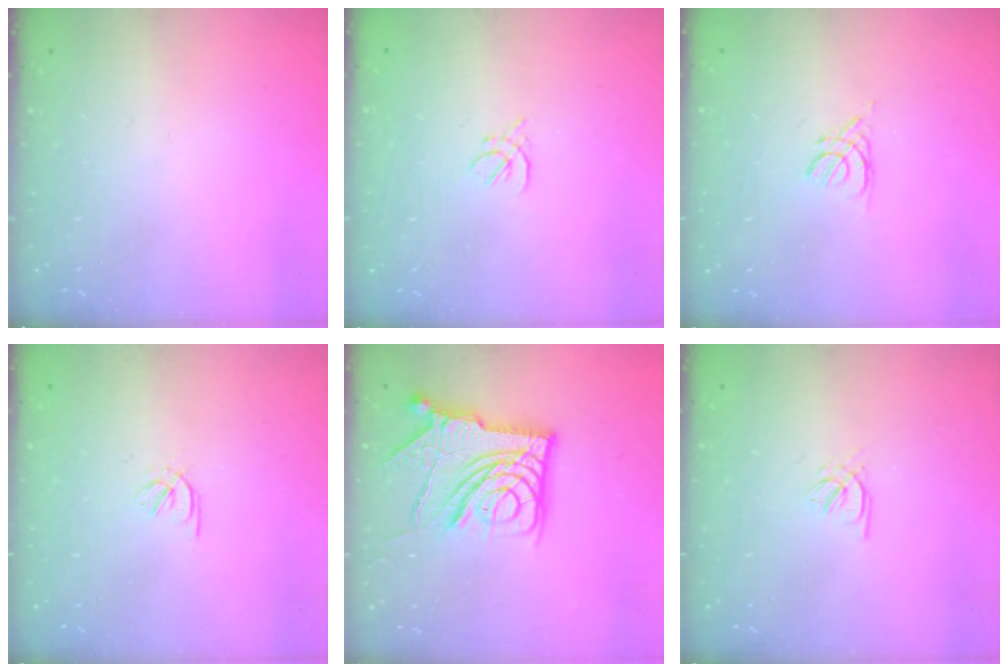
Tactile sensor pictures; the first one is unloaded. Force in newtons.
{"total": 2.1, "press": 2.0, "slide": 0.7}
{"total": 2.5, "press": 2.5, "slide": 0.6}
{"total": 1.5, "press": 1.4, "slide": 0.5}
{"total": 14.3, "press": 14.2, "slide": 1.7}
{"total": 2.1, "press": 2.0, "slide": 0.5}